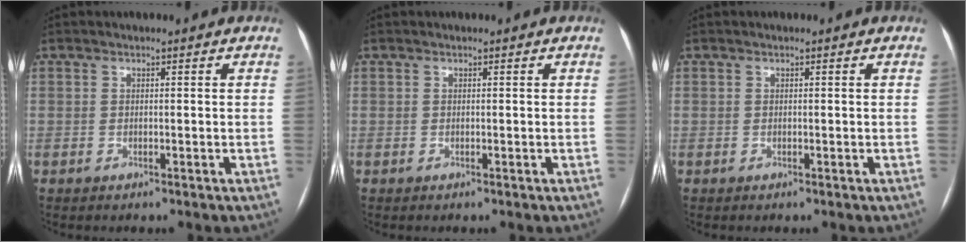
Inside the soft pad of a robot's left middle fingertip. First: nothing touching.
{"total": 0.0}
{"total": 0.0}